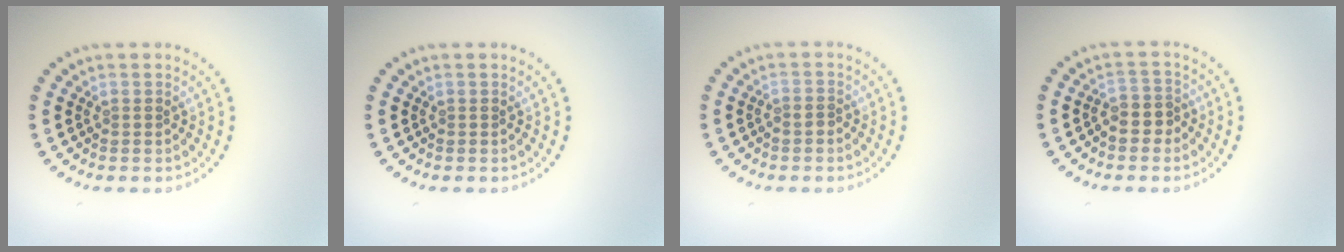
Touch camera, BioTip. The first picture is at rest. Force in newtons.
{"total": 0.0}
{"total": 0.8, "press": 0.5, "slide": 0.6}
{"total": 2.4, "press": 2.2, "slide": 1.1}